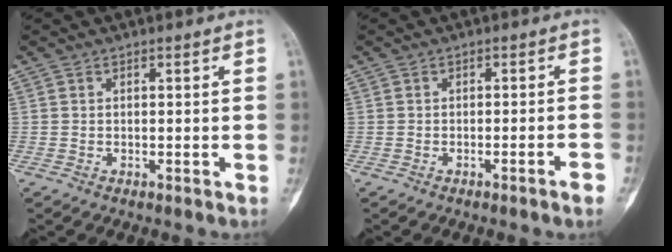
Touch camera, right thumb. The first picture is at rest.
{"total": 2.3, "force": [-1.4, -0.1, 1.8], "torque": [-0.031, 0.006, -0.021]}